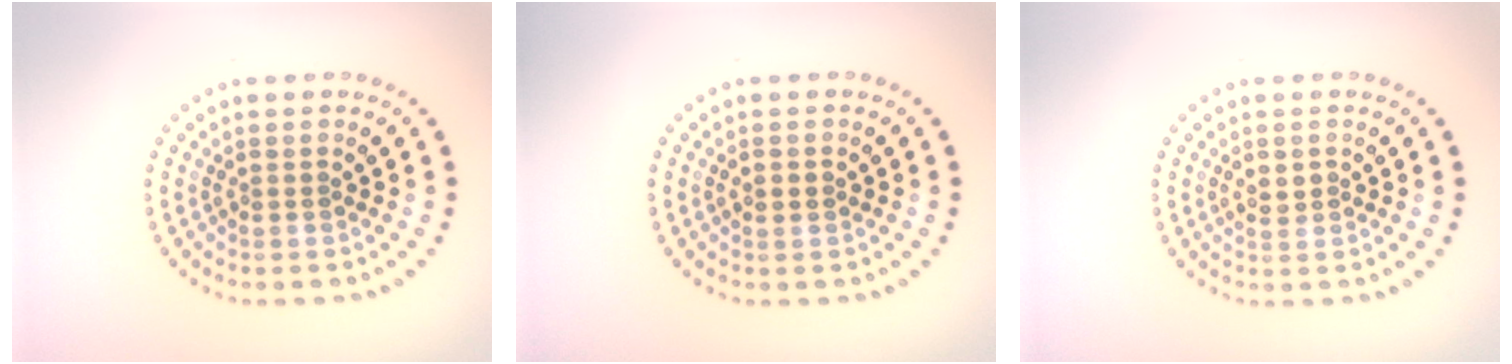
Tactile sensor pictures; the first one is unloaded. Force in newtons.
{"total": 1.4, "press": 1.4, "slide": 0.0}
{"total": 1.3, "press": 1.3, "slide": 0.1}